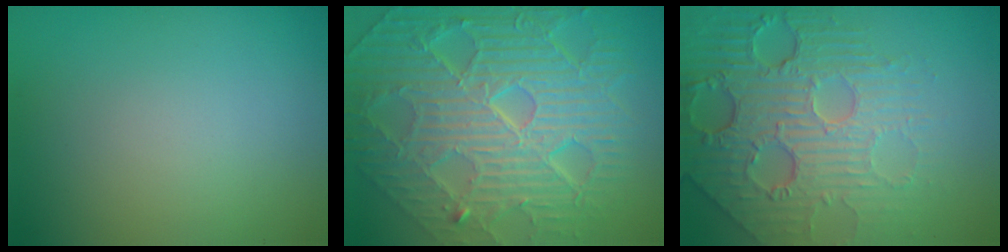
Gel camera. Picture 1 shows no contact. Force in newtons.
{"total": 11.7, "press": 7.6, "slide": 8.9}
{"total": 7.1, "press": 5.4, "slide": 4.7}